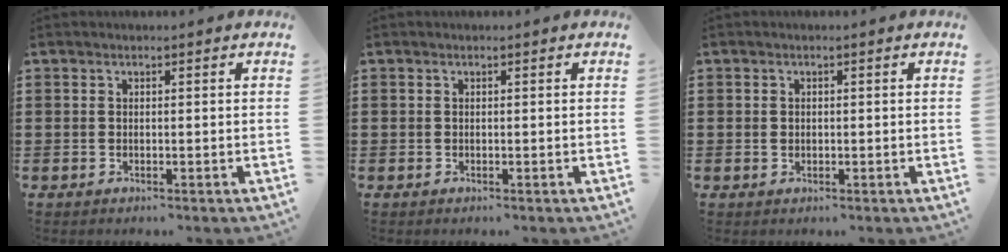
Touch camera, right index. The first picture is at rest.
{"total": 0.0}
{"total": 0.6, "force": [0.1, 0.6, 0.2], "torque": [-0.005, 0.003, 0.002]}